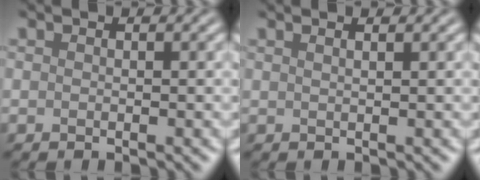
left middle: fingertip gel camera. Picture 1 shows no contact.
{"total": 1.9, "force": [1.2, 0.9, 1.2], "torque": [0.002, 0.000, -0.008]}